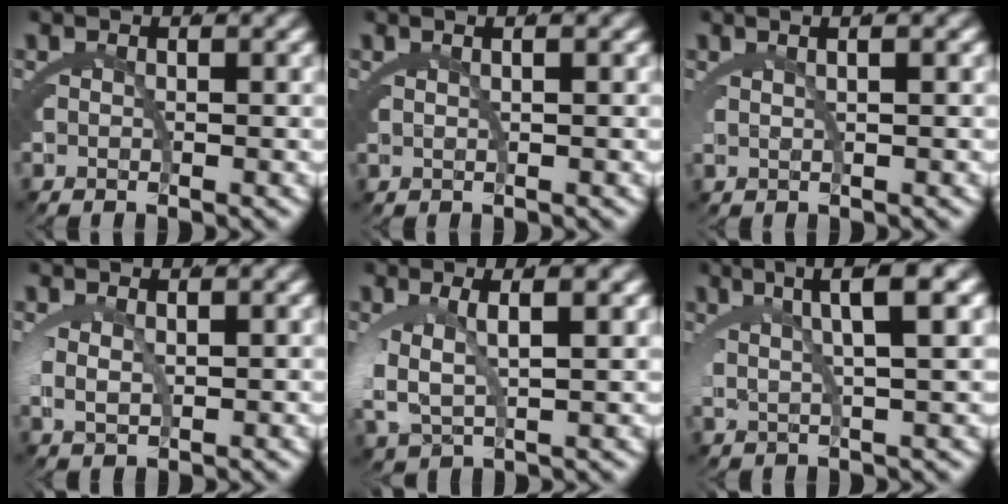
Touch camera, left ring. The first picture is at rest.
{"total": 1.5, "force": [0.9, -0.7, 1.1], "torque": [-0.006, 0.008, 0.016]}
{"total": 2.6, "force": [1.6, 0.3, 2.0], "torque": [-0.018, 0.012, 0.025]}
{"total": 1.6, "force": [0.6, 0.5, 1.4], "torque": [-0.043, -0.015, 0.026]}
{"total": 4.8, "force": [0.7, 2.5, 4.0], "torque": [-0.101, -0.009, 0.027]}
{"total": 6.2, "force": [3.6, 0.9, 5.0], "torque": [-0.077, 0.015, 0.057]}